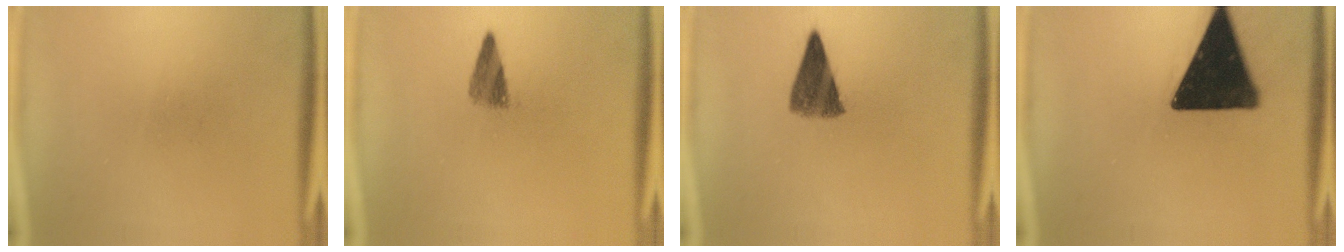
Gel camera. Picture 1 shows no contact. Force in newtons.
{"total": 2.9}
{"total": 6.8}
{"total": 18.3}